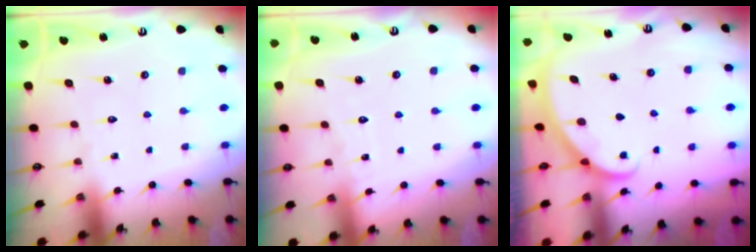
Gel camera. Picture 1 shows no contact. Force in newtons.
{"total": 3.0, "press": 3.0, "slide": 0.4}
{"total": 3.1, "press": 3.0, "slide": 0.3}